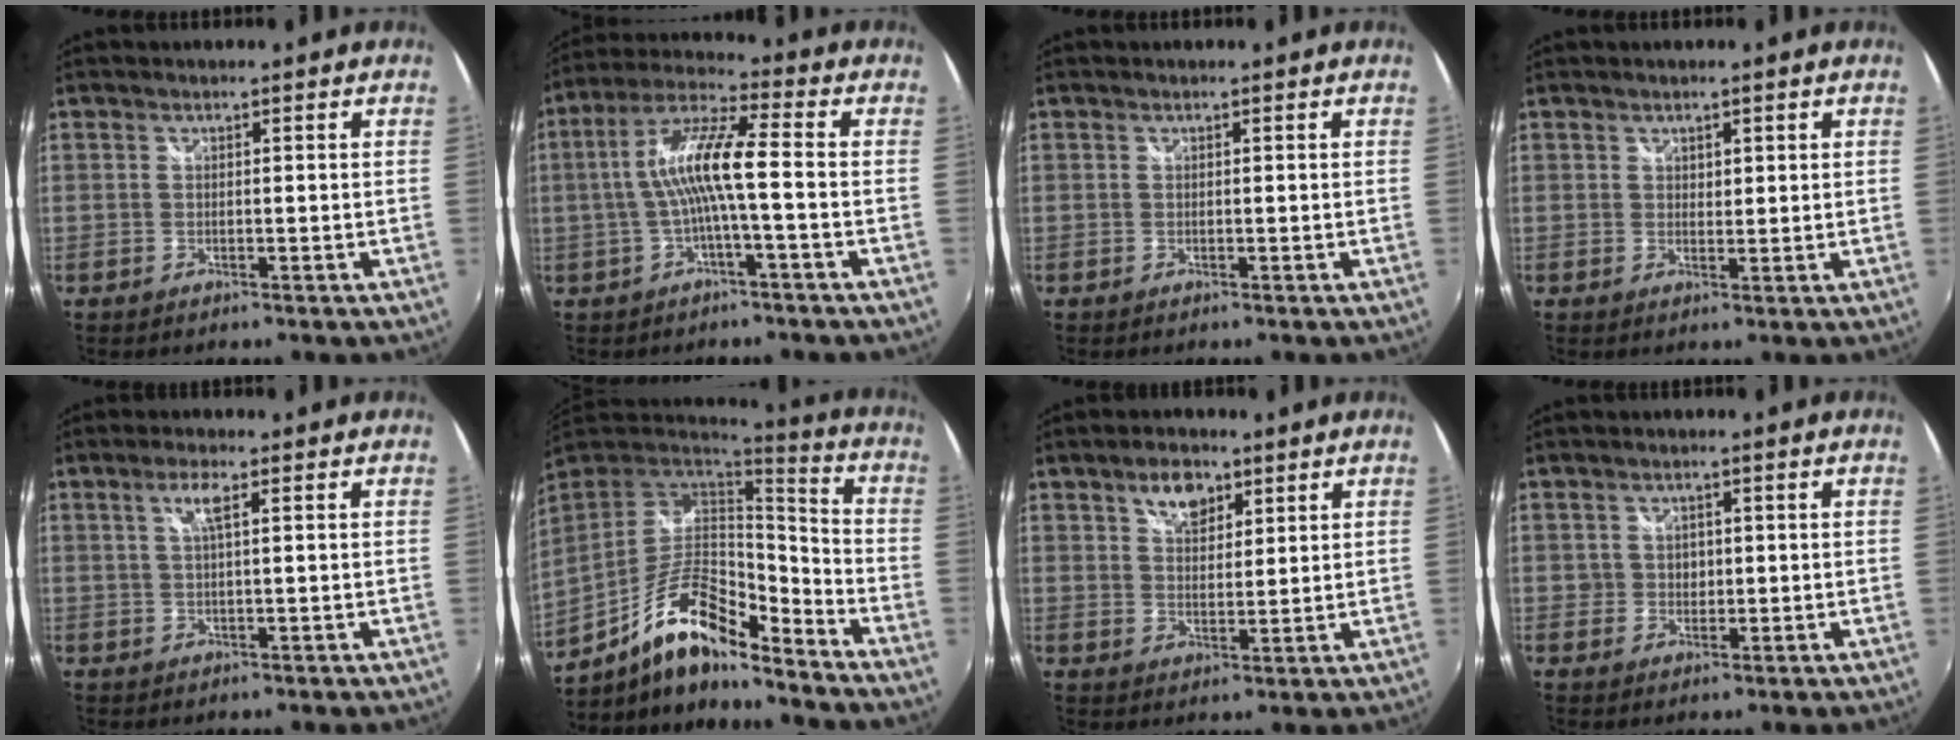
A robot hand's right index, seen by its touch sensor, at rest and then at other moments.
{"total": 9.8, "force": [-1.3, 0.7, 9.7], "torque": [-0.199, 0.018, -0.021]}
{"total": 0.0}
{"total": 1.3, "force": [0.9, 0.9, 0.4], "torque": [-0.002, 0.004, 0.016]}
{"total": 3.0, "force": [1.1, 0.1, 2.8], "torque": [-0.054, 0.005, 0.021]}
{"total": 15.4, "force": [-10.4, 4.3, 10.4], "torque": [-0.203, 0.000, -0.195]}
{"total": 5.9, "force": [3.6, 3.2, 3.4], "torque": [-0.051, 0.010, 0.063]}
{"total": 2.7, "force": [0.1, 2.6, 0.9], "torque": [-0.013, 0.004, 0.002]}